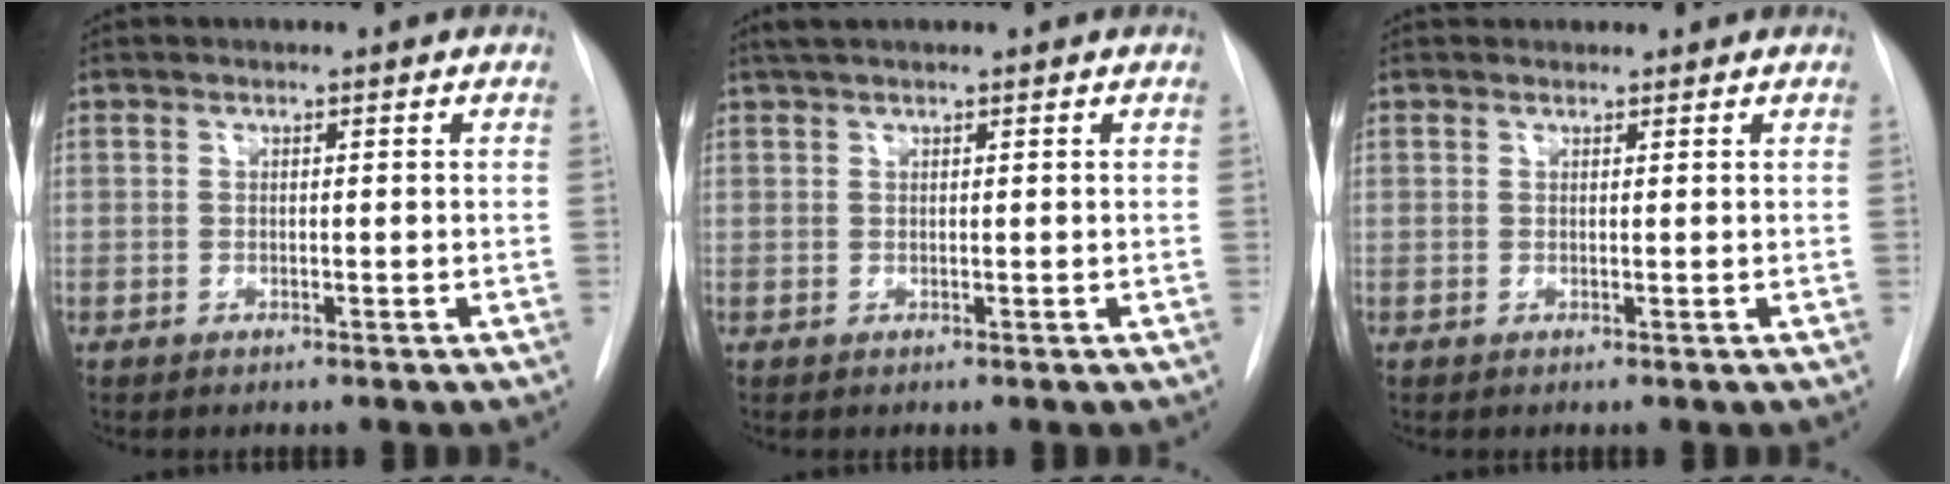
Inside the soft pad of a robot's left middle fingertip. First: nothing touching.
{"total": 2.2, "force": [1.8, 0.2, 1.3], "torque": [-0.023, 0.019, 0.033]}
{"total": 1.7, "force": [1.5, 0.6, 0.0], "torque": [0.003, 0.020, 0.023]}